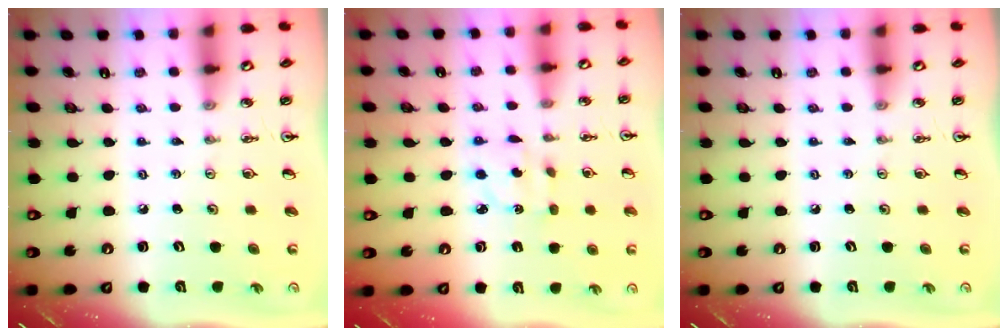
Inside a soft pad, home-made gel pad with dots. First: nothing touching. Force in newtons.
{"total": 2.6, "press": 2.5, "slide": 0.3}
{"total": 0.0}